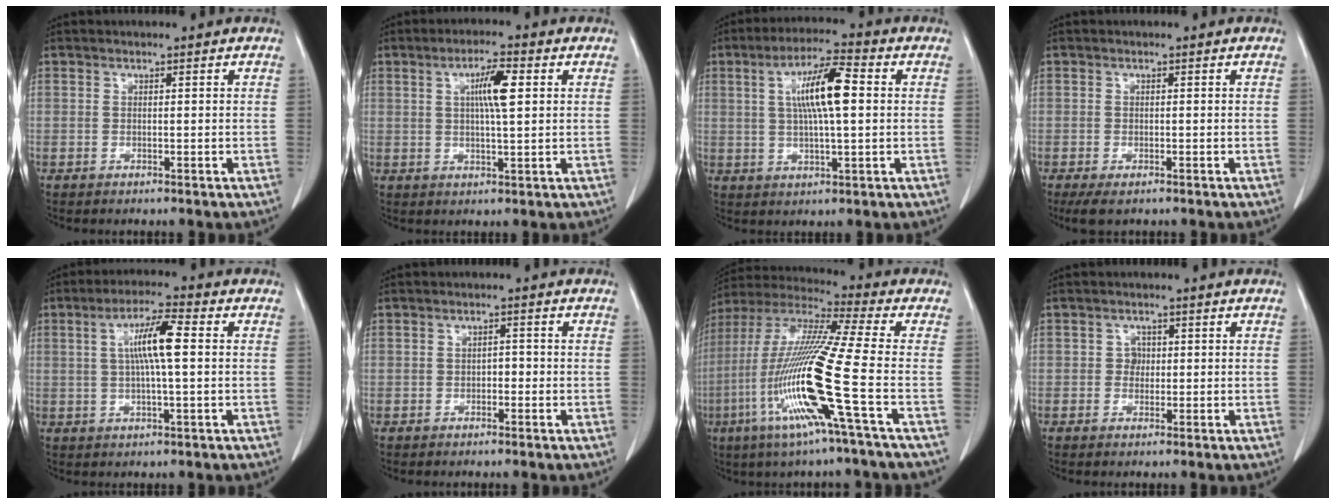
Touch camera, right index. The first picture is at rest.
{"total": 5.2, "force": [1.4, 0.6, 4.9], "torque": [-0.088, 0.002, 0.024]}
{"total": 9.5, "force": [1.6, 1.4, 9.3], "torque": [-0.171, 0.012, 0.027]}
{"total": 3.0, "force": [-2.0, 1.1, 2.0], "torque": [-0.040, -0.009, -0.029]}
{"total": 7.5, "force": [1.1, 0.5, 7.4], "torque": [-0.137, 0.008, 0.016]}
{"total": 1.3, "force": [-0.4, 0.7, 0.9], "torque": [-0.011, 0.004, -0.007]}
{"total": 18.7, "force": [-5.8, -1.3, 17.7], "torque": [-0.374, -0.024, -0.126]}
{"total": 1.5, "force": [0.1, 1.3, 0.6], "torque": [-0.007, 0.003, -0.001]}